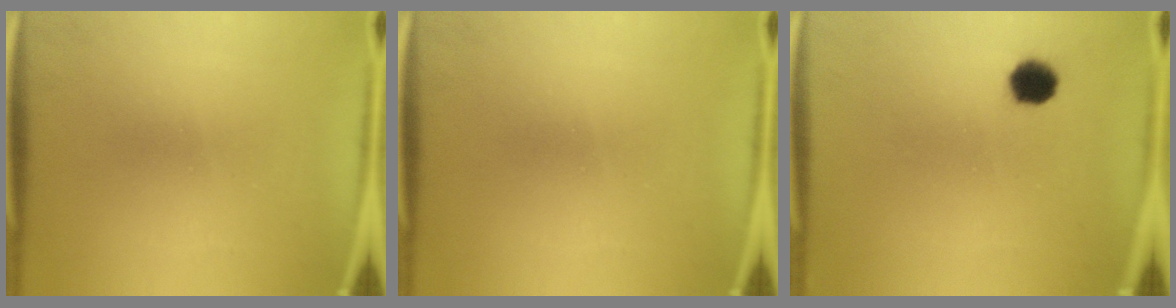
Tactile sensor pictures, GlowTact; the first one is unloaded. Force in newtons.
{"total": 0.0}
{"total": 4.6}